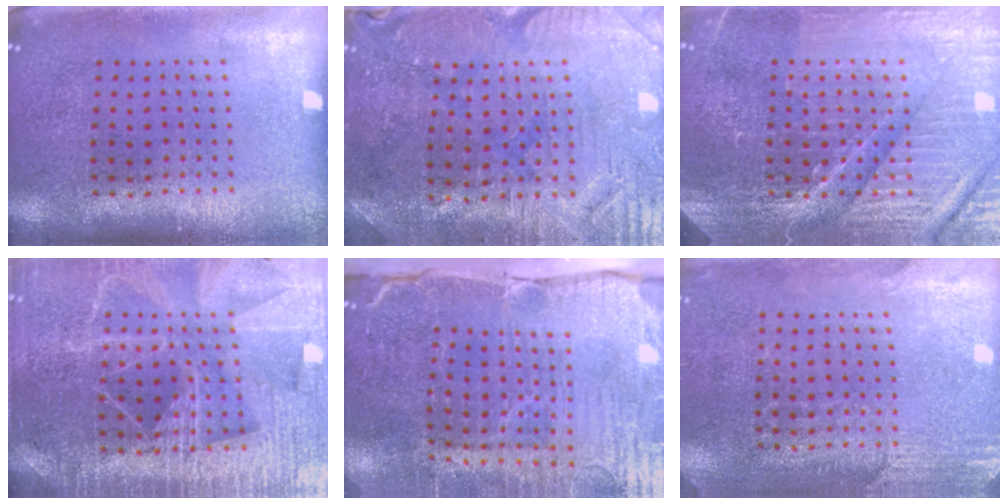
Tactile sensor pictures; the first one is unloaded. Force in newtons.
{"total": 1.2, "press": 1.1, "slide": 0.4}
{"total": 4.9, "press": 4.6, "slide": 1.7}
{"total": 4.9, "press": 4.5, "slide": 2.0}
{"total": 5.1, "press": 4.3, "slide": 2.7}
{"total": 2.6, "press": 2.4, "slide": 1.1}